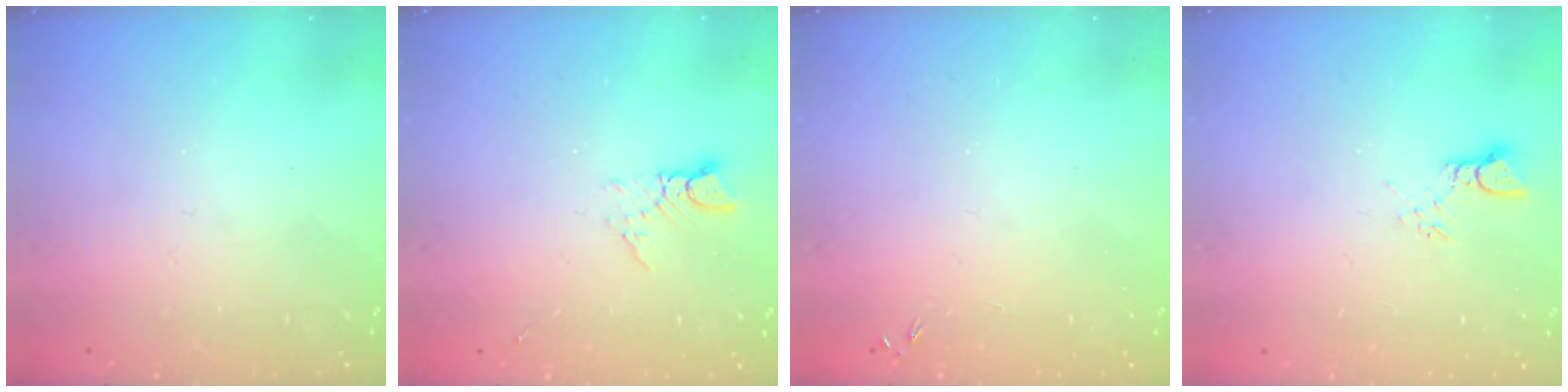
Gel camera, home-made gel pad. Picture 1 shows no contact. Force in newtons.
{"total": 3.4, "press": 3.4, "slide": 0.2}
{"total": 0.0}
{"total": 2.2, "press": 2.2, "slide": 0.1}